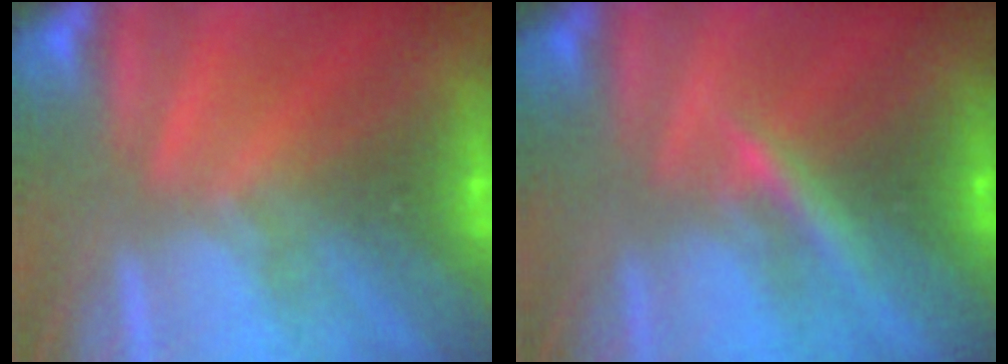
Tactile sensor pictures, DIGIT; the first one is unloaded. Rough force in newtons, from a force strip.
{"total": 2.9}